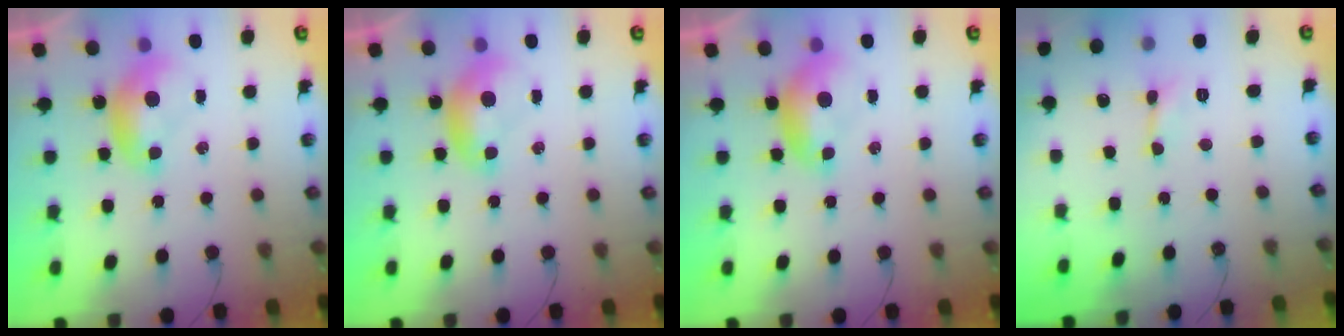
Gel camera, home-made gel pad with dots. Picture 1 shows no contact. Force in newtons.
{"total": 0.0}
{"total": 0.0}
{"total": 2.4, "press": 2.3, "slide": 0.6}